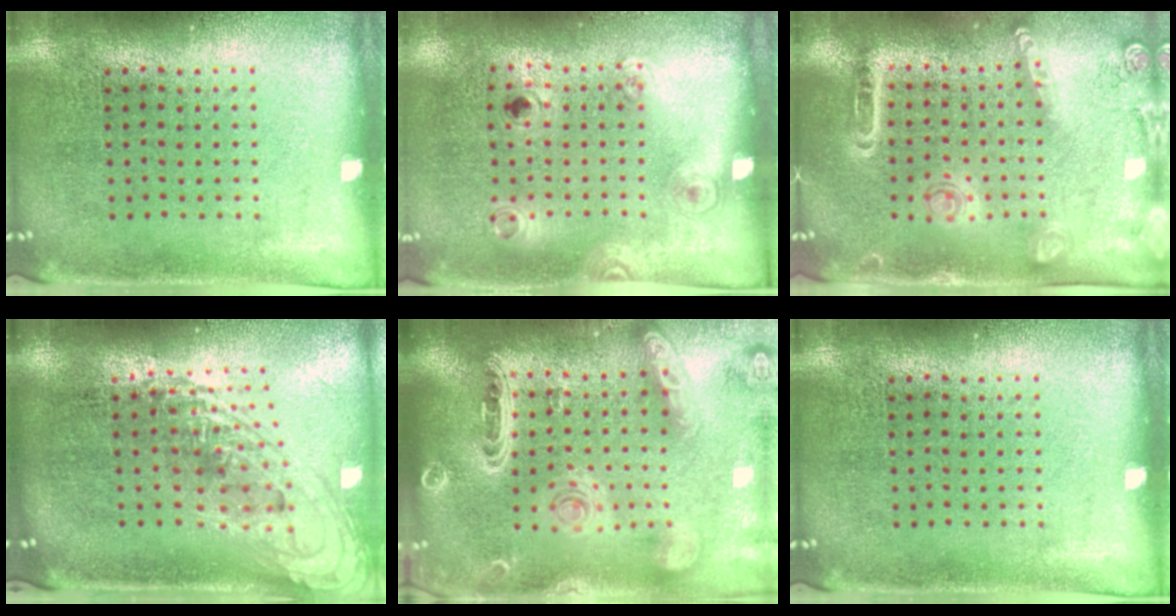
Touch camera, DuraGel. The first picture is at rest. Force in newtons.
{"total": 1.2, "press": 0.8, "slide": 0.8}
{"total": 1.6, "press": 1.5, "slide": 0.6}
{"total": 1.8, "press": 1.4, "slide": 1.2}
{"total": 2.8, "press": 2.5, "slide": 1.4}
{"total": 0.0}